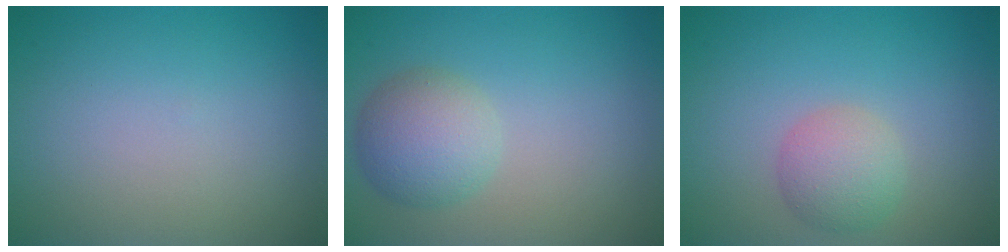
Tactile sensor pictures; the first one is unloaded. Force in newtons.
{"total": 4.1, "press": 4.0, "slide": 0.1}
{"total": 2.9, "press": 2.9, "slide": 0.1}